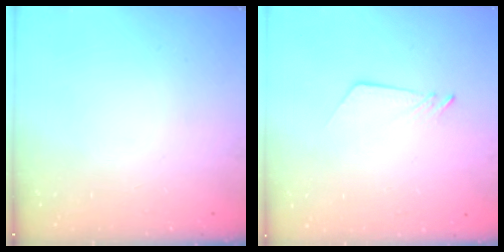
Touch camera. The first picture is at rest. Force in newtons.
{"total": 2.5, "press": 2.5, "slide": 0.2}